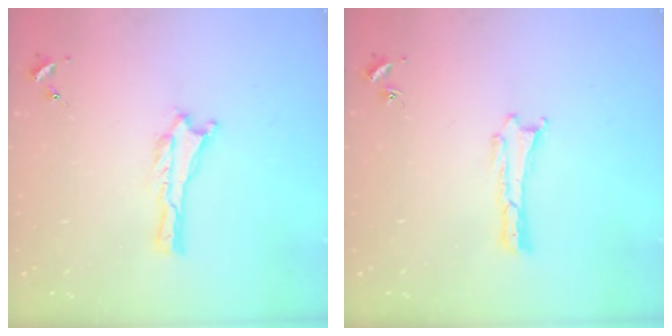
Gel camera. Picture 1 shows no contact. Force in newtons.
{"total": 0.0}